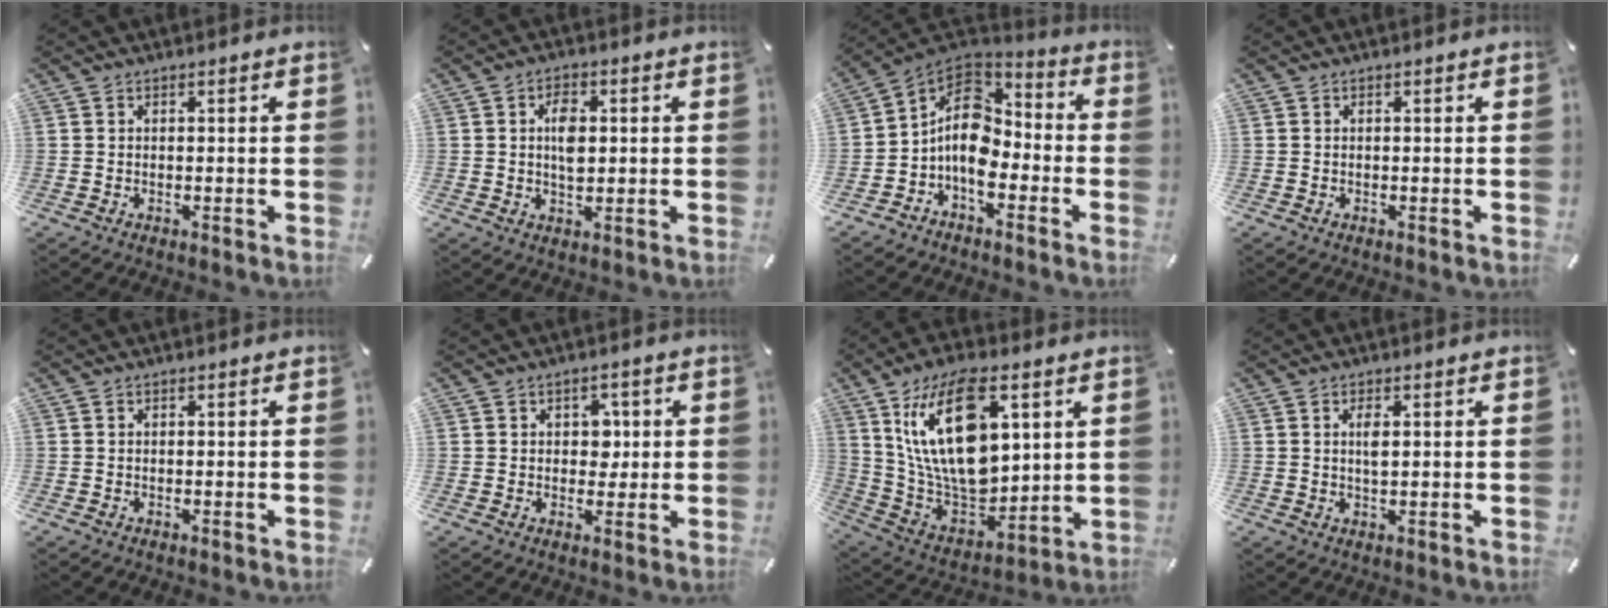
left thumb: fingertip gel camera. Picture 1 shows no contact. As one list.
[{"total": 5.3, "force": [0.7, 3.1, 4.3], "torque": [-0.081, -0.001, 0.005]}, {"total": 12.7, "force": [-3.4, 8.9, 8.4], "torque": [-0.169, 0.012, -0.064]}, {"total": 0.0}, {"total": 0.0}, {"total": 4.7, "force": [0.5, 3.7, 2.8], "torque": [-0.029, -0.004, -0.001]}, {"total": 23.1, "force": [8.5, 12.7, 17.3], "torque": [-0.370, -0.041, 0.136]}, {"total": 3.7, "force": [0.8, 2.0, 3.0], "torque": [-0.049, 0.001, 0.008]}]